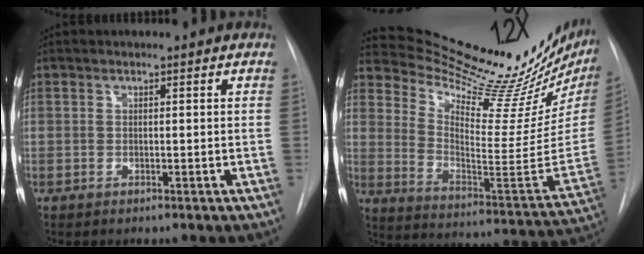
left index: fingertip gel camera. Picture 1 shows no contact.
{"total": 29.1, "force": [26.2, 4.0, 12.2], "torque": [-0.185, -0.122, 0.346]}